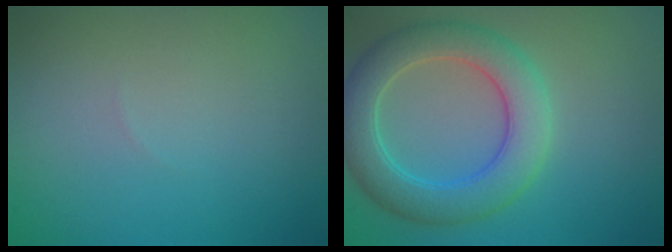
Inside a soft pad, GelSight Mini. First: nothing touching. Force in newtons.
{"total": 5.8, "press": 5.8, "slide": 0.3}